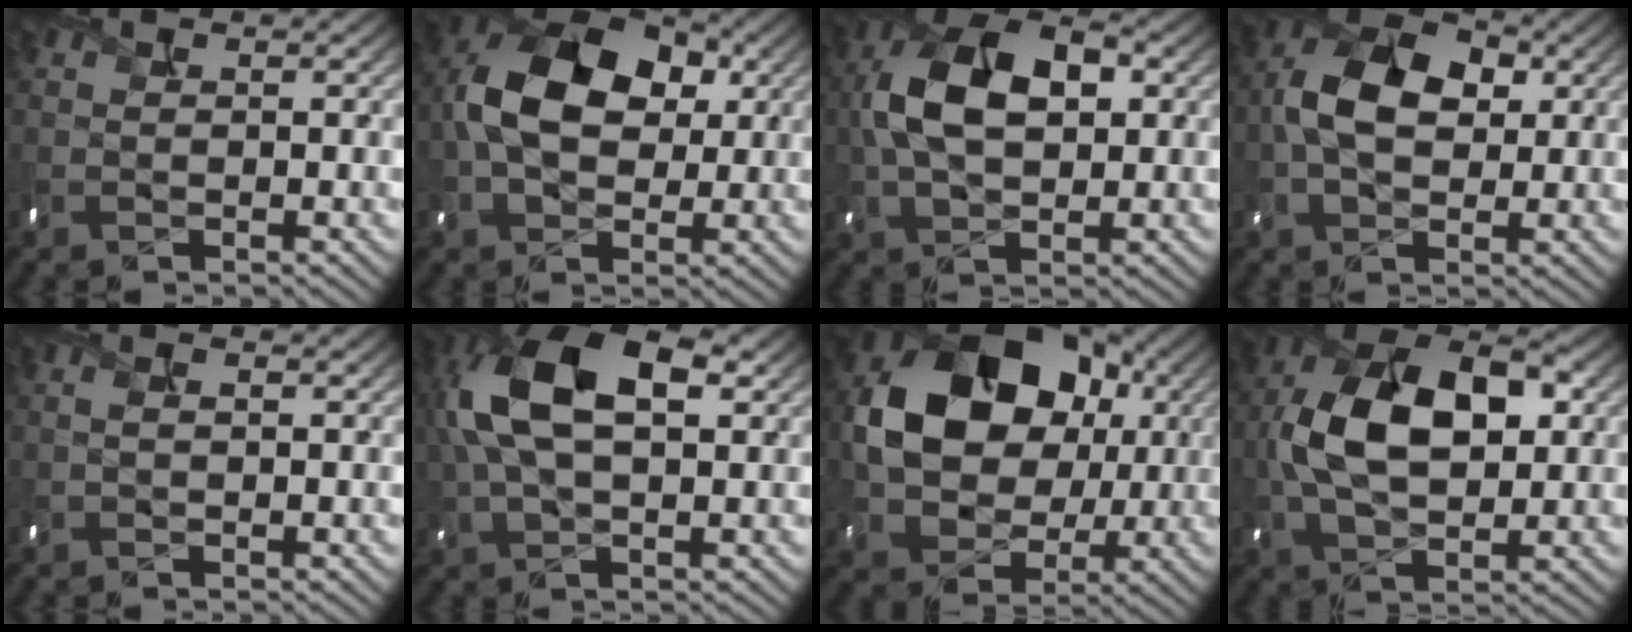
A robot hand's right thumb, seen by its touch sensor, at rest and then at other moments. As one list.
[{"total": 12.9, "force": [1.5, 8.4, 9.7], "torque": [-0.200, 0.019, 0.017]}, {"total": 10.9, "force": [1.4, 6.5, 8.6], "torque": [-0.184, 0.012, 0.017]}, {"total": 9.4, "force": [1.0, 6.1, 7.1], "torque": [-0.149, 0.013, 0.008]}, {"total": 1.0, "force": [0.2, 0.5, 0.8], "torque": [-0.015, -0.004, 0.004]}, {"total": 13.1, "force": [3.4, 7.0, 10.5], "torque": [-0.240, 0.016, 0.056]}, {"total": 14.4, "force": [2.1, 11.1, 8.9], "torque": [-0.151, 0.005, 0.034]}, {"total": 12.8, "force": [1.0, 7.6, 10.3], "torque": [-0.195, 0.017, 0.008]}]